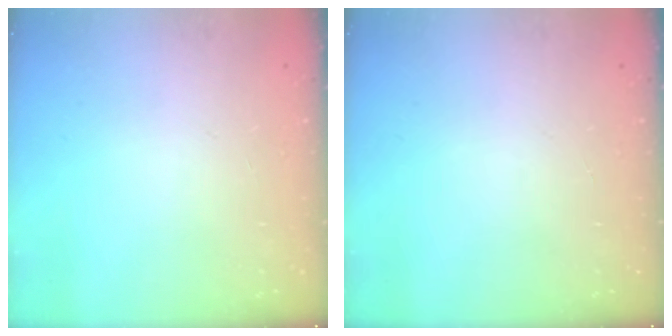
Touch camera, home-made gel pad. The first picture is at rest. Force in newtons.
{"total": 0.0}